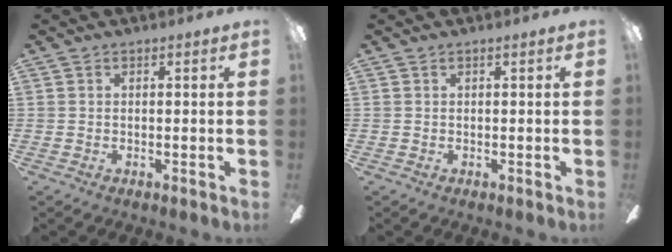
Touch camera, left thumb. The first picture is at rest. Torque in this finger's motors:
{"motor_torque": [0.00, 0.00, 0.05, 0.20, 0.00]}